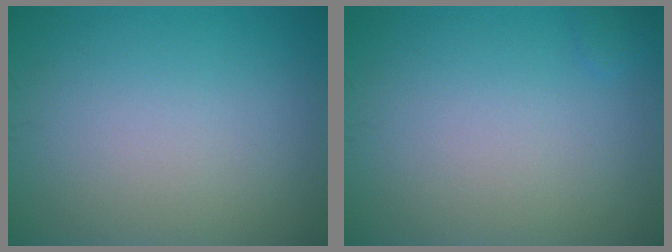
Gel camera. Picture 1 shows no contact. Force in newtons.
{"total": 0.9, "press": 0.9, "slide": 0.2}